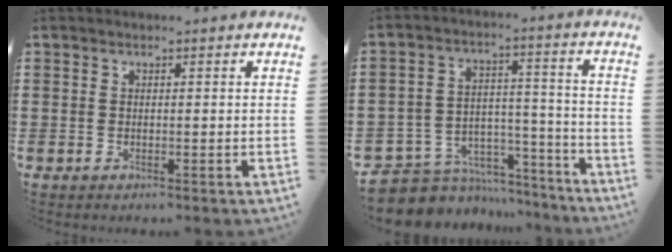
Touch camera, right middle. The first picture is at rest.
{"total": 6.4, "force": [-5.5, 3.3, 0.7], "torque": [-0.029, 0.007, -0.107]}